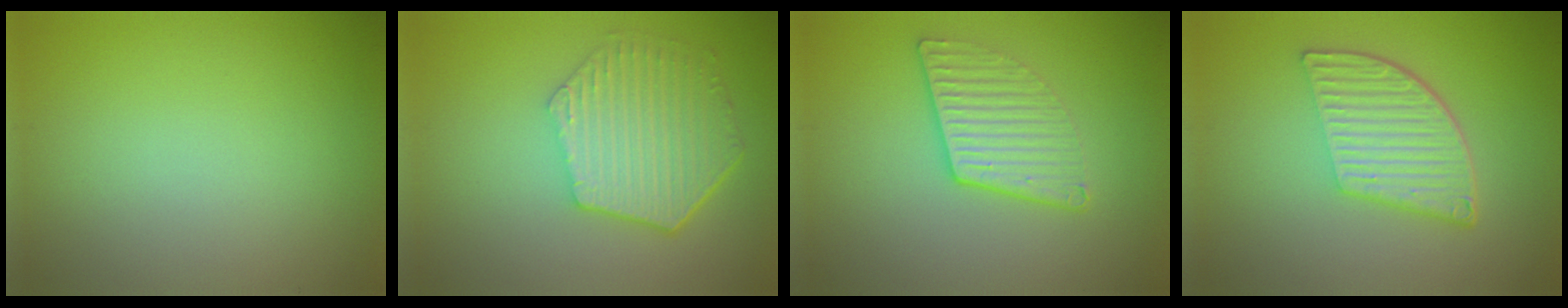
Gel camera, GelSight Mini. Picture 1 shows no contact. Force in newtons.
{"total": 6.4, "press": 5.0, "slide": 4.0}
{"total": 2.8, "press": 2.3, "slide": 1.6}
{"total": 6.1, "press": 4.2, "slide": 4.4}